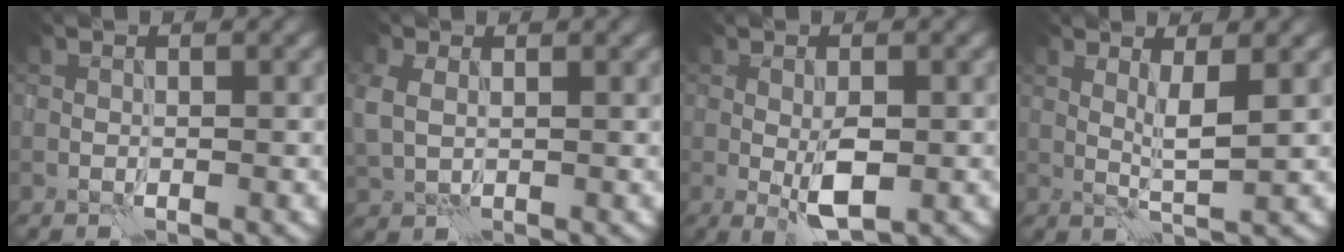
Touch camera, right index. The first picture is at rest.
{"total": 3.4, "force": [0.8, 2.4, 2.2], "torque": [-0.066, 0.005, 0.018]}
{"total": 3.6, "force": [-0.6, 1.3, 3.3], "torque": [-0.063, -0.006, -0.007]}
{"total": 2.4, "force": [0.6, 0.2, 2.3], "torque": [-0.040, -0.008, 0.013]}